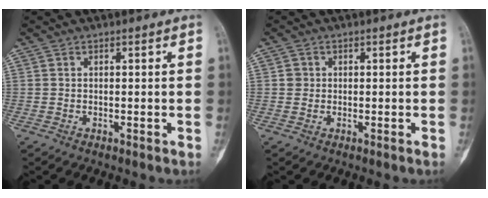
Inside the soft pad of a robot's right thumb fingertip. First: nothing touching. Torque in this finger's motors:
{"motor_torque": [-0.08, 0.65, 0.00, -0.17, -0.04]}